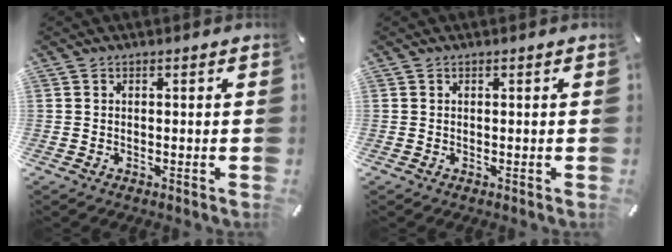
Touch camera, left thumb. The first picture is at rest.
{"total": 0.0}